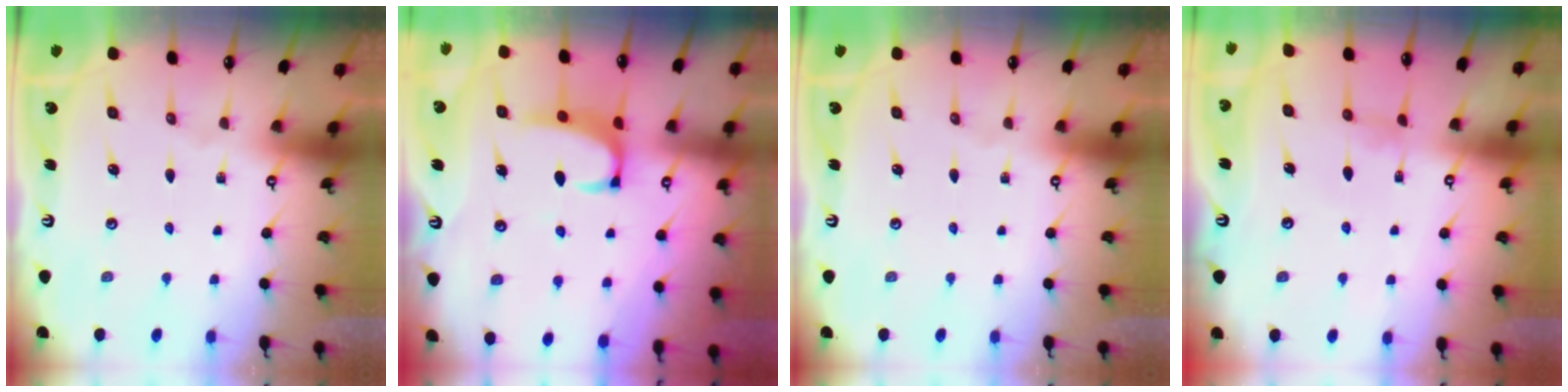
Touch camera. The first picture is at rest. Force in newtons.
{"total": 2.6, "press": 2.5, "slide": 0.8}
{"total": 0.0}
{"total": 0.9, "press": 0.5, "slide": 0.7}